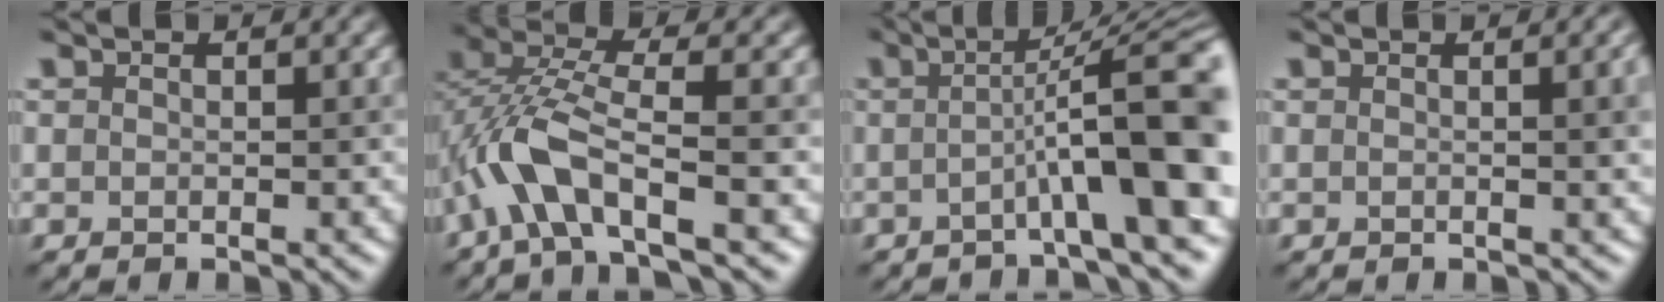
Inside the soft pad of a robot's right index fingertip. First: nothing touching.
{"total": 5.3, "force": [-2.3, 1.7, 4.5], "torque": [-0.098, 0.009, -0.049]}
{"total": 9.4, "force": [-1.3, 1.4, 9.2], "torque": [-0.112, 0.019, -0.030]}
{"total": 3.6, "force": [0.4, 1.5, 3.2], "torque": [-0.013, 0.011, -0.002]}